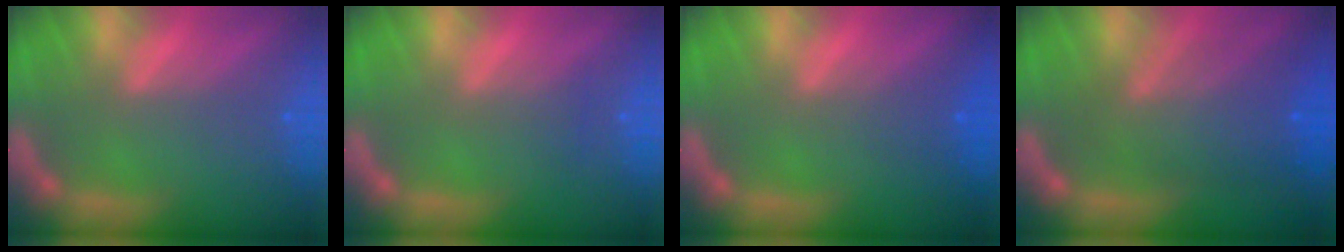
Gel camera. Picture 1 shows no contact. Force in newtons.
{"total": 1.5}
{"total": 1.9}
{"total": 7.0}